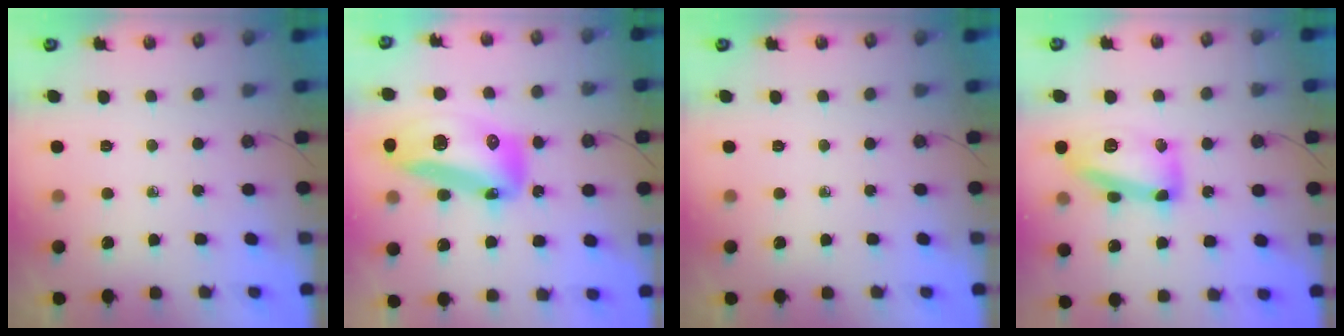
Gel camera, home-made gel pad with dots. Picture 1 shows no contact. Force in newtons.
{"total": 22.0, "press": 21.8, "slide": 3.4}
{"total": 0.0}
{"total": 14.3, "press": 14.3, "slide": 0.9}